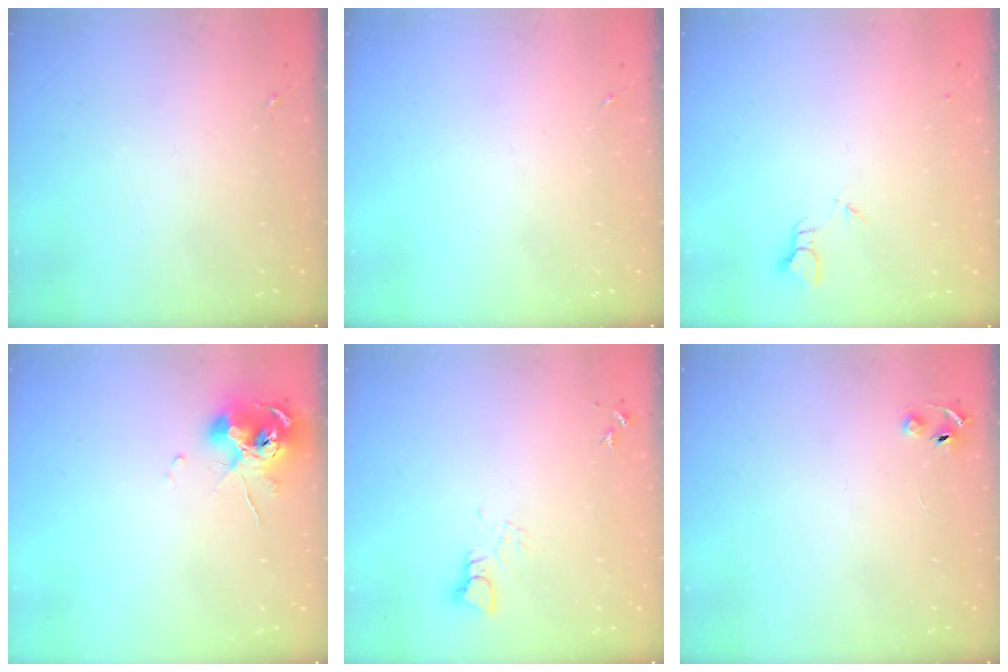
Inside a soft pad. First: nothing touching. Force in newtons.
{"total": 0.0}
{"total": 1.9, "press": 1.9, "slide": 0.1}
{"total": 10.3, "press": 10.2, "slide": 1.5}
{"total": 3.4, "press": 3.4, "slide": 0.3}
{"total": 4.0, "press": 3.9, "slide": 0.4}